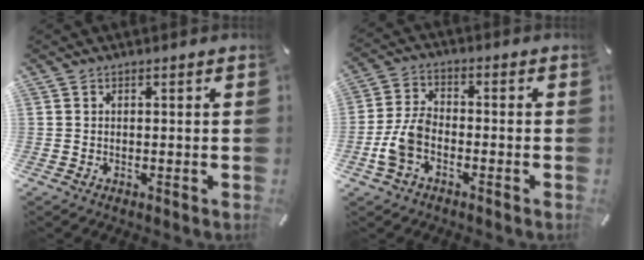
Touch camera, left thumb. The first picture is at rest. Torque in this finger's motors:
{"motor_torque": [2.48, 2.53, 1.29, -0.64, 0.60]}